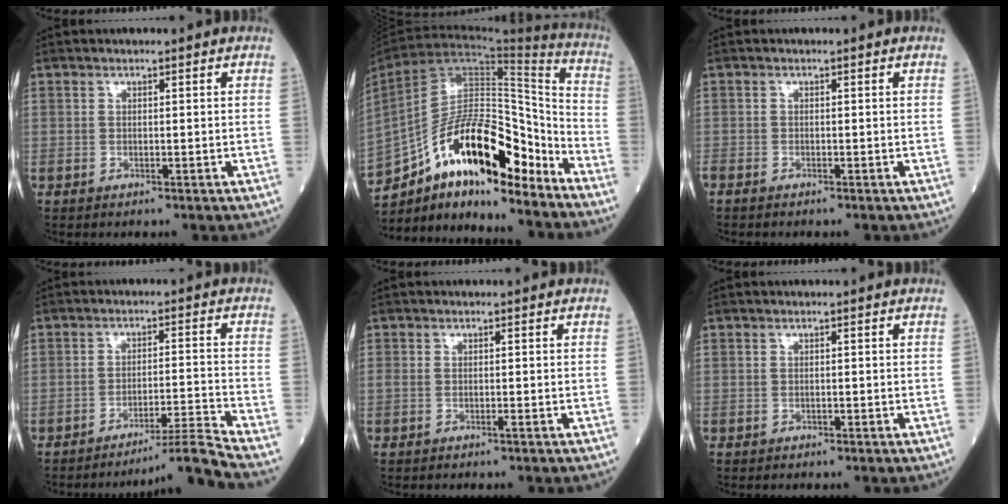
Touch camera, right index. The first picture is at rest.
{"total": 22.5, "force": [-15.1, 7.3, 15.1], "torque": [-0.293, 0.020, -0.257]}
{"total": 1.2, "force": [-1.1, 0.2, 0.4], "torque": [-0.010, -0.003, -0.018]}
{"total": 7.6, "force": [-6.4, -4.2, 0.7], "torque": [-0.009, 0.001, -0.108]}
{"total": 0.6, "force": [-0.3, 0.0, 0.5], "torque": [-0.009, 0.000, -0.006]}
{"total": 0.0}